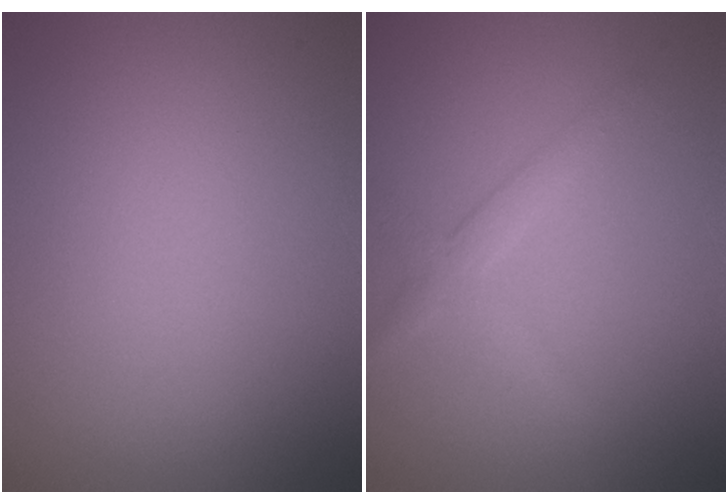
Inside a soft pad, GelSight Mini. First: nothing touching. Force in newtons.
{"total": 2.0, "press": 2.0, "slide": 0.1}